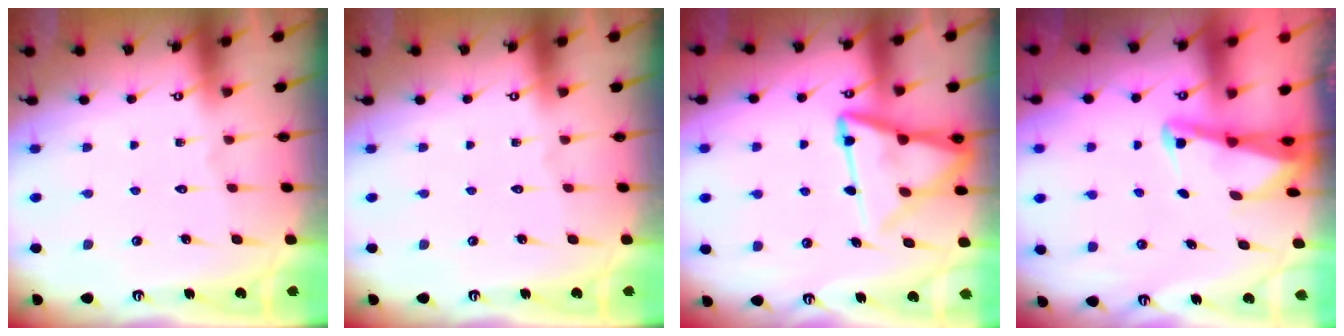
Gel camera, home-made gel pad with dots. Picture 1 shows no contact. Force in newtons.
{"total": 0.0}
{"total": 14.9, "press": 14.8, "slide": 1.5}
{"total": 2.5, "press": 2.5, "slide": 0.4}